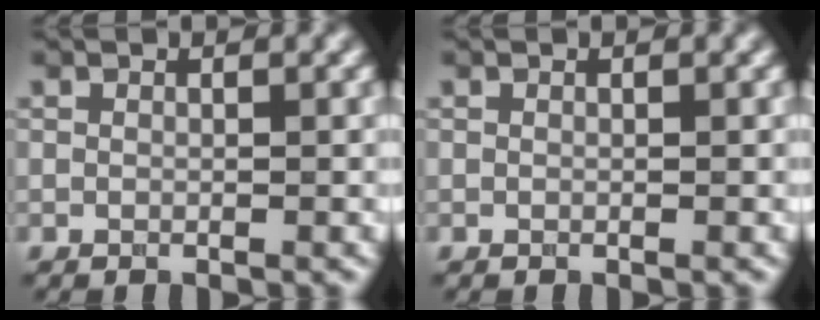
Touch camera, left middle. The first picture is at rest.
{"total": 0.0}